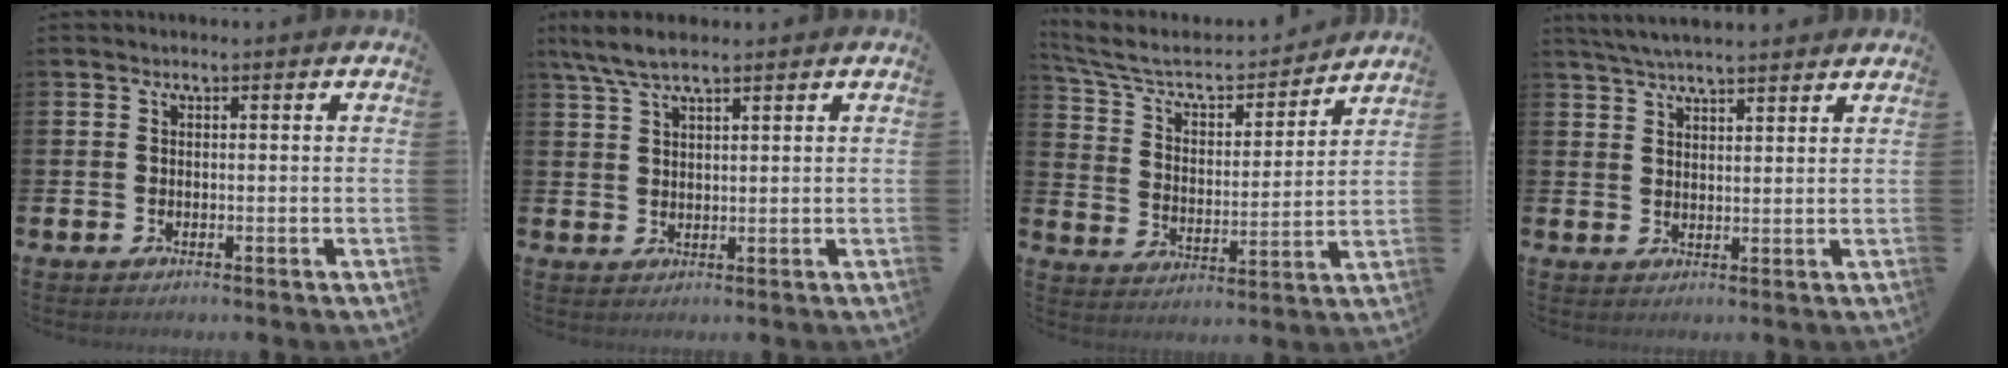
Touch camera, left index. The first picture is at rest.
{"total": 5.4, "force": [4.2, 1.2, 3.1], "torque": [-0.069, -0.006, 0.076]}
{"total": 7.5, "force": [6.6, 2.8, 2.3], "torque": [-0.086, -0.045, 0.111]}
{"total": 4.8, "force": [4.6, 0.5, 1.3], "torque": [-0.037, -0.012, 0.085]}